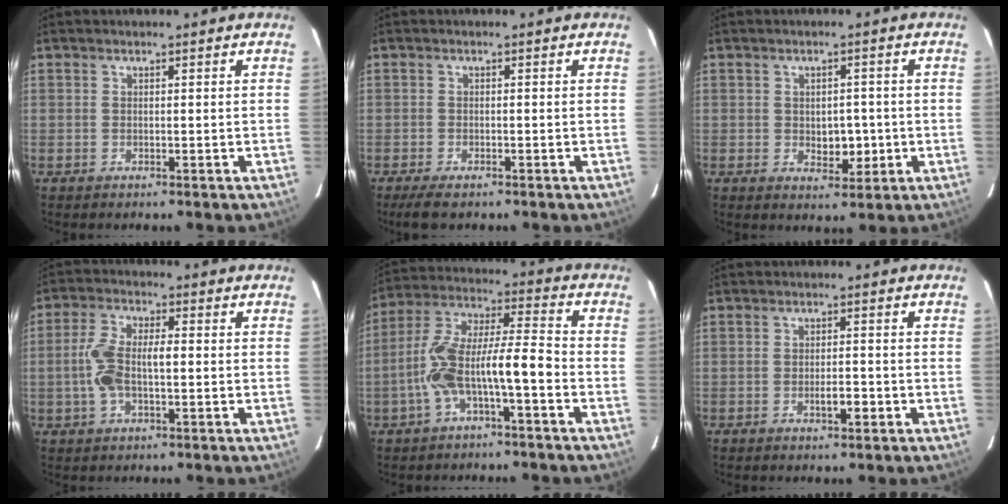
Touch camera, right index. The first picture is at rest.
{"total": 3.2, "force": [-2.4, 1.0, 1.9], "torque": [-0.039, -0.010, -0.033]}
{"total": 4.1, "force": [-0.6, 2.6, 3.1], "torque": [-0.037, 0.001, 0.000]}
{"total": 7.3, "force": [-0.6, 2.8, 6.7], "torque": [-0.150, 0.021, -0.011]}
{"total": 11.9, "force": [-4.0, 2.2, 11.0], "torque": [-0.221, 0.033, -0.070]}
{"total": 2.7, "force": [-1.1, 0.7, 2.3], "torque": [-0.038, 0.002, -0.015]}